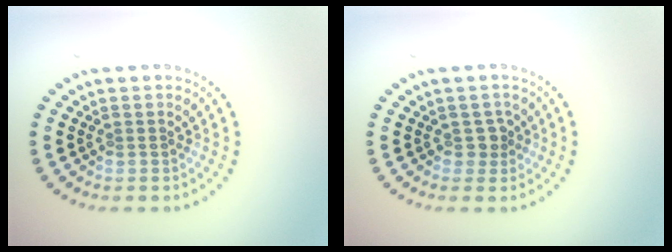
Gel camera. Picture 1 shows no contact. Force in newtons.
{"total": 1.1, "press": 1.0, "slide": 0.5}